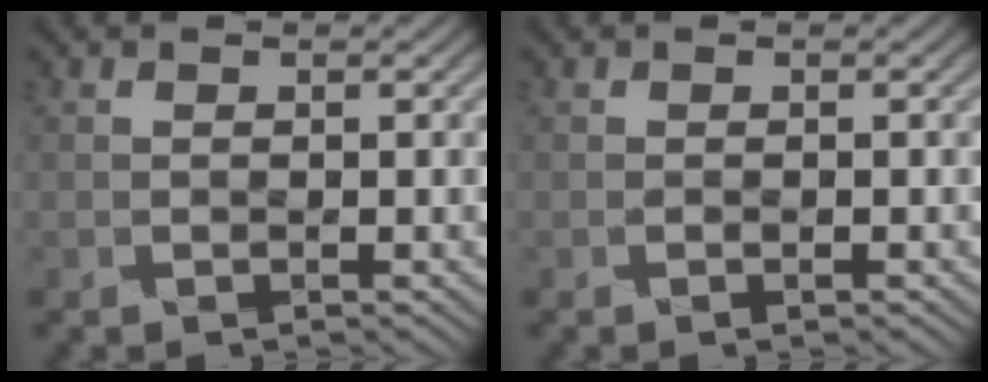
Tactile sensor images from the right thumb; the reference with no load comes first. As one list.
[{"total": 0.0}]